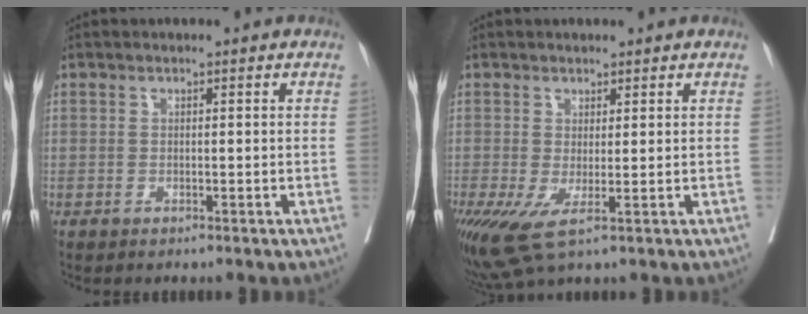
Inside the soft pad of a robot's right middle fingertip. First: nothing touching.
{"total": 6.4, "force": [-1.4, 2.0, 5.9], "torque": [-0.119, -0.009, -0.014]}